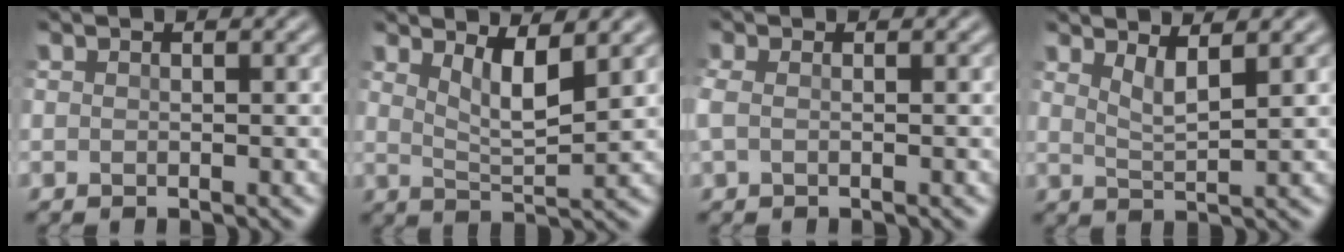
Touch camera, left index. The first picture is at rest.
{"total": 3.5, "force": [1.9, 0.9, 2.8], "torque": [-0.053, -0.011, 0.034]}
{"total": 1.2, "force": [0.0, 0.7, 1.0], "torque": [-0.027, 0.002, -0.006]}
{"total": 2.3, "force": [1.5, 0.5, 1.7], "torque": [-0.027, -0.008, 0.026]}